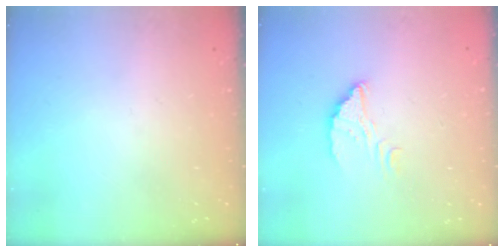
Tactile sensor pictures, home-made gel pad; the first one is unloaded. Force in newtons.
{"total": 3.7, "press": 3.7, "slide": 0.2}